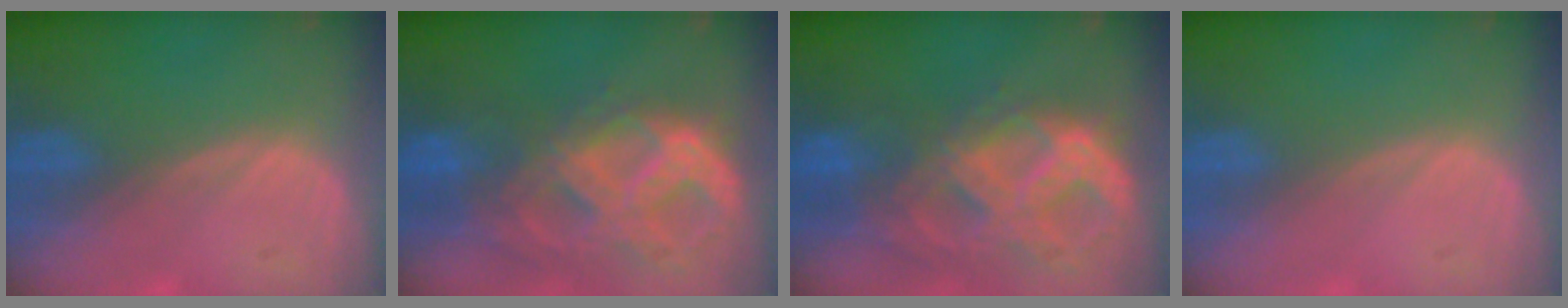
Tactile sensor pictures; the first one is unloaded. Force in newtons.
{"total": 11.3, "press": 9.6, "slide": 6.0}
{"total": 11.3, "press": 9.6, "slide": 6.0}
{"total": 0.0}